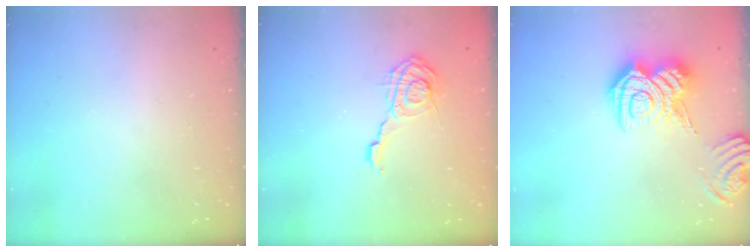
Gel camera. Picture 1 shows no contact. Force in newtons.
{"total": 9.9, "press": 9.9, "slide": 0.5}
{"total": 15.6, "press": 15.6, "slide": 0.6}